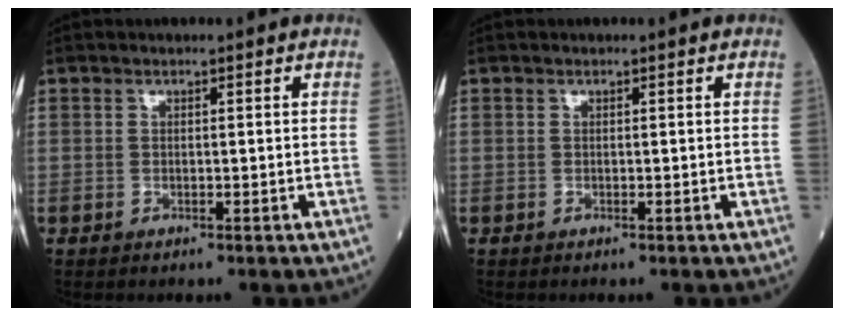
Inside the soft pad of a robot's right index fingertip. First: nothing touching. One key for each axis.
{"total": 0.0}